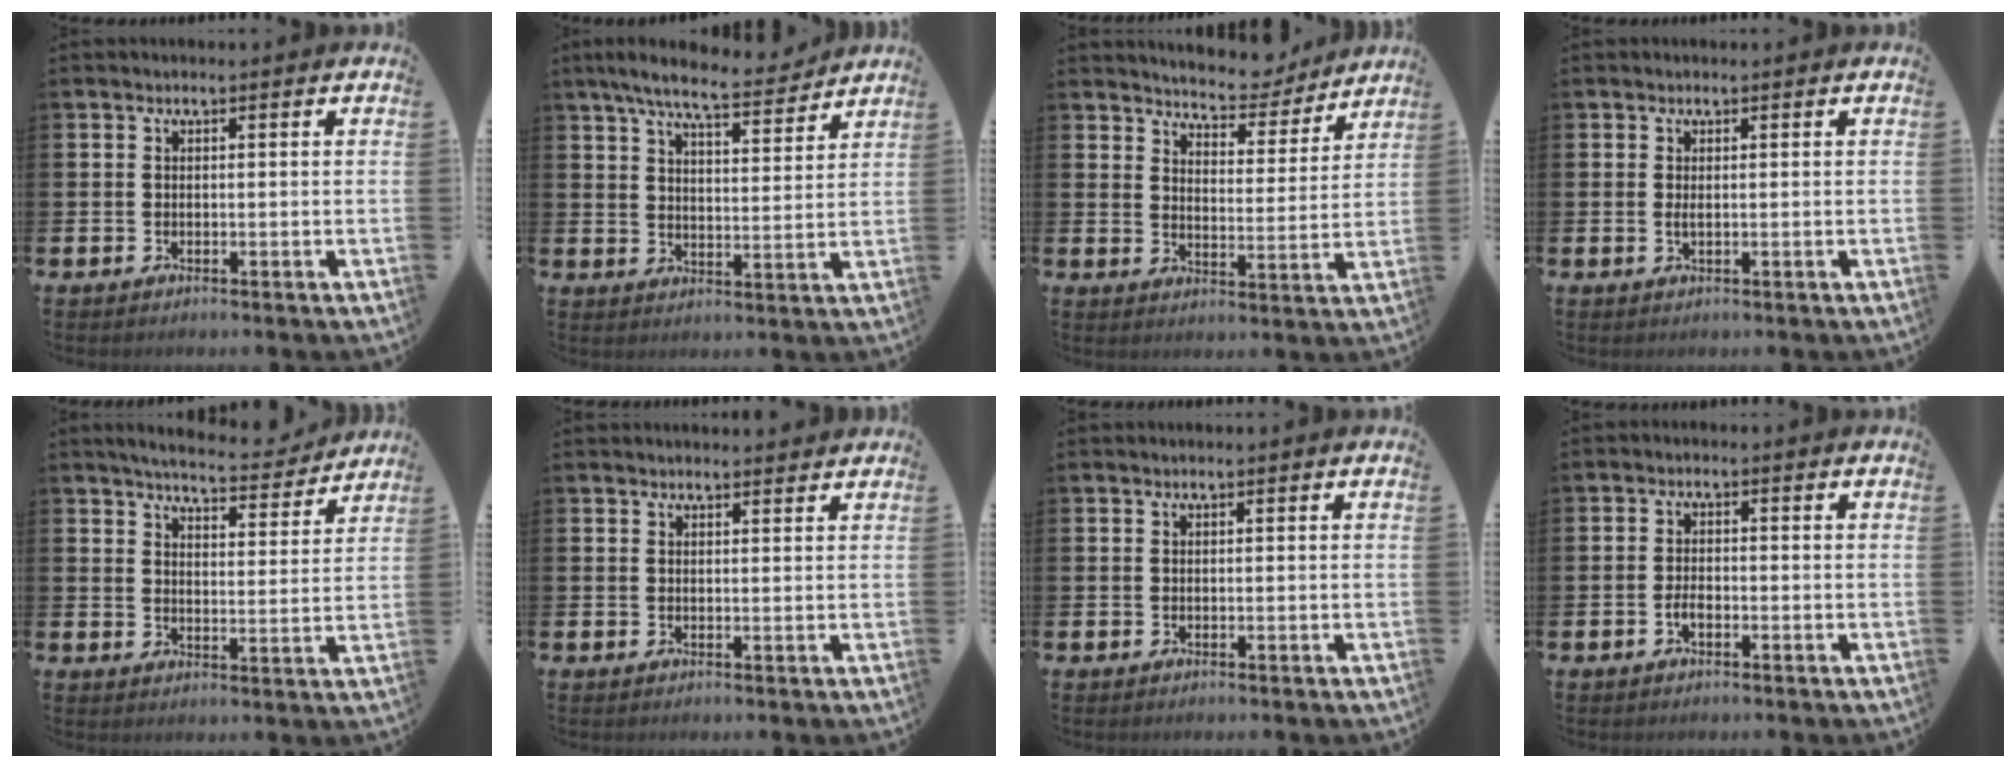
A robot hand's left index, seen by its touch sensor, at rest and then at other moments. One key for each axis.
{"total": 7.9, "fx": 7.3, "fy": 1.2, "fz": 3.0, "tx": -0.072, "ty": -0.038, "tz": 0.126}
{"total": 6.0, "fx": 5.9, "fy": 1.1, "fz": 0.2, "tx": -0.017, "ty": -0.048, "tz": 0.101}
{"total": 0.7, "fx": 0.1, "fy": 0.1, "fz": 0.7, "tx": -0.008, "ty": -0.001, "tz": 0.000}
{"total": 5.8, "fx": 5.6, "fy": 0.5, "fz": 1.2, "tx": -0.034, "ty": -0.039, "tz": 0.096}
{"total": 1.6, "fx": 1.6, "fy": 0.0, "fz": 0.1, "tx": 0.005, "ty": -0.009, "tz": 0.027}
{"total": 0.0}
{"total": 1.8, "fx": -0.8, "fy": 0.8, "fz": 1.4, "tx": -0.029, "ty": 0.003, "tz": -0.015}